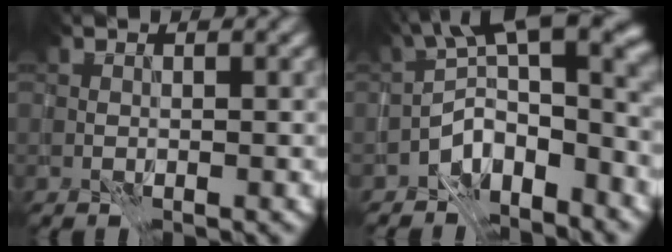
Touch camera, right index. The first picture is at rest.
{"total": 7.8, "force": [-3.3, 3.3, 6.3], "torque": [-0.082, 0.016, -0.071]}